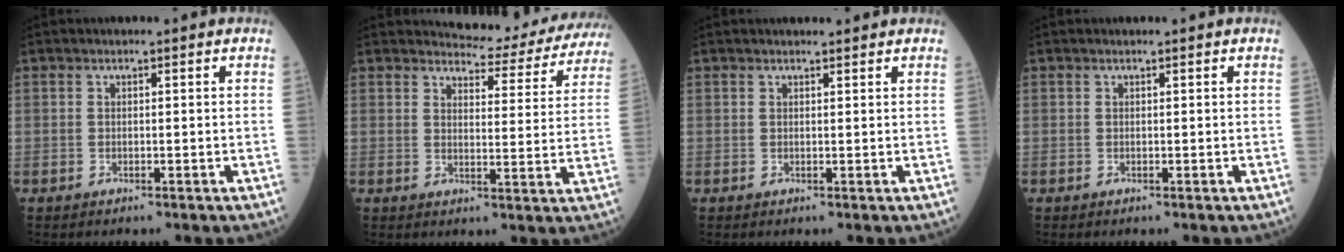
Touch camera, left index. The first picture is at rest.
{"total": 12.5, "force": [12.2, 2.1, 1.4], "torque": [-0.004, -0.038, 0.126]}
{"total": 2.6, "force": [2.5, 0.4, 0.7], "torque": [-0.009, 0.014, 0.030]}
{"total": 0.0}